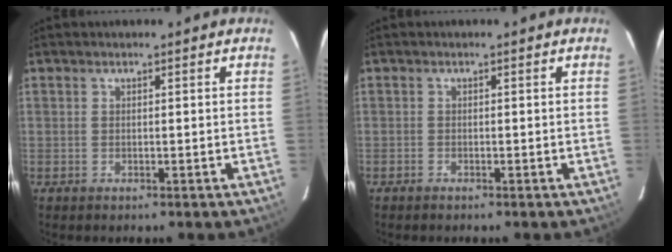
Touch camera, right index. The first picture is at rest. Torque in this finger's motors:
{"motor_torque": [0.09, -0.01, -0.03, 0.00]}